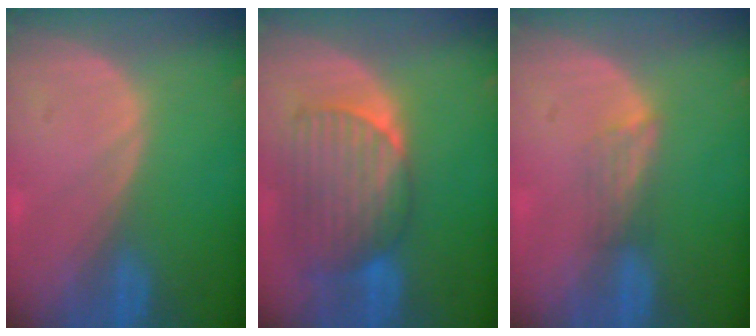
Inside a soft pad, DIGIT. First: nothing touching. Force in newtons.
{"total": 9.0, "press": 8.4, "slide": 3.3}
{"total": 2.4, "press": 1.9, "slide": 1.5}